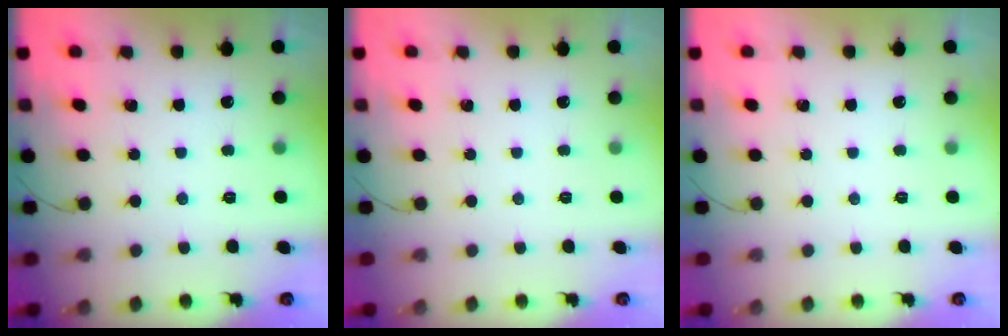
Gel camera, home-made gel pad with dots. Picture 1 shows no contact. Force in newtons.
{"total": 0.0}
{"total": 0.0}